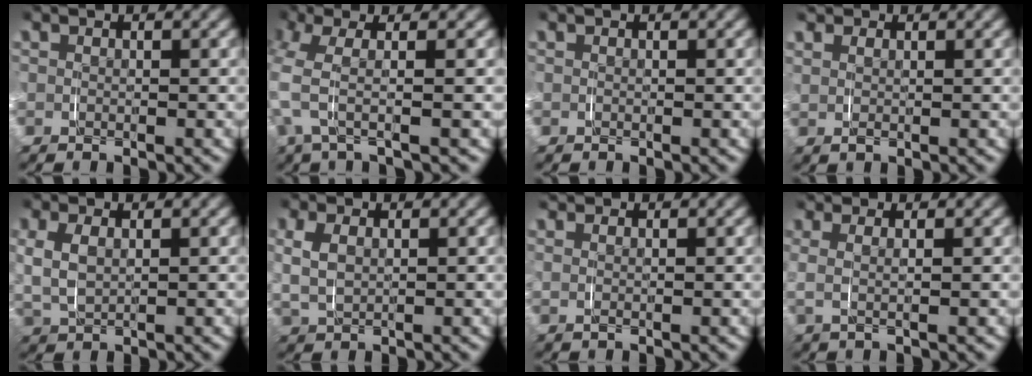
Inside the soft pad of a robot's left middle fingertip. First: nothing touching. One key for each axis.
{"total": 4.9, "fx": 1.6, "fy": 1.8, "fz": 4.3, "tx": -0.106, "ty": 0.021, "tz": 0.016}
{"total": 0.0}
{"total": 1.1, "fx": 0.8, "fy": 0.5, "fz": 0.6, "tx": -0.014, "ty": 0.002, "tz": 0.017}
{"total": 4.4, "fx": 0.9, "fy": 3.3, "fz": 2.7, "tx": -0.085, "ty": -0.003, "tz": 0.020}
{"total": 3.6, "fx": 1.0, "fy": 2.6, "fz": 2.3, "tx": -0.067, "ty": 0.002, "tz": 0.022}
{"total": 1.2, "fx": 1.0, "fy": 0.1, "fz": 0.6, "tx": -0.010, "ty": 0.005, "tz": 0.017}
{"total": 2.5, "fx": 1.2, "fy": 0.5, "fz": 2.2, "tx": -0.048, "ty": 0.009, "tz": 0.017}